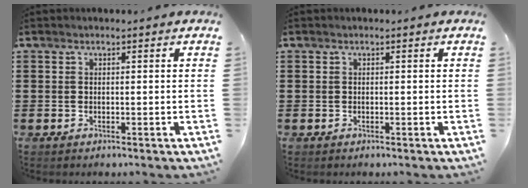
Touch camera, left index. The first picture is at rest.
{"total": 0.0}